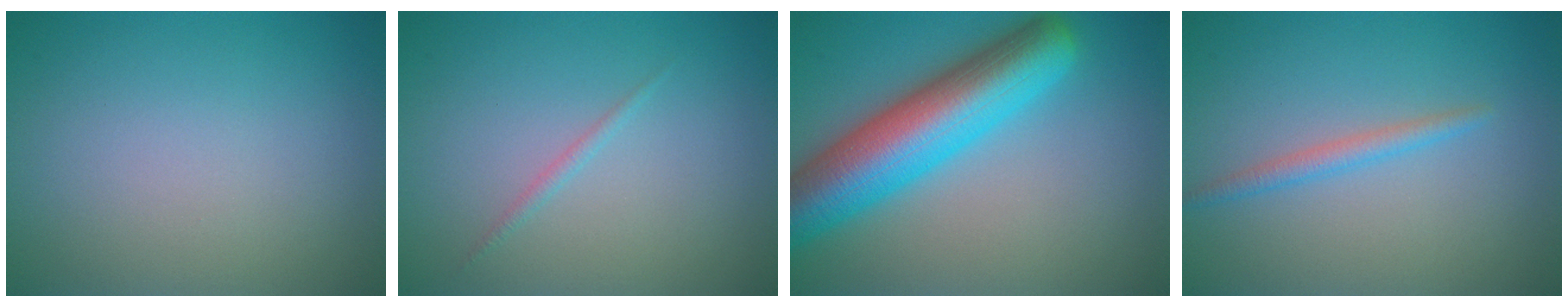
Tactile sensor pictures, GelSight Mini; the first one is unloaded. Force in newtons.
{"total": 0.7, "press": 0.7, "slide": 0.1}
{"total": 10.2, "press": 10.2, "slide": 0.3}
{"total": 1.6, "press": 1.6, "slide": 0.0}